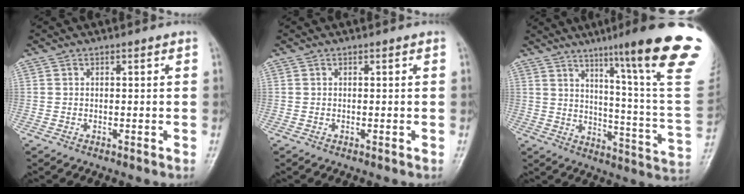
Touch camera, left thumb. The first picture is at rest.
{"total": 0.0}
{"total": 25.6, "force": [15.5, 0.7, 20.4], "torque": [-0.251, -0.086, 0.213]}